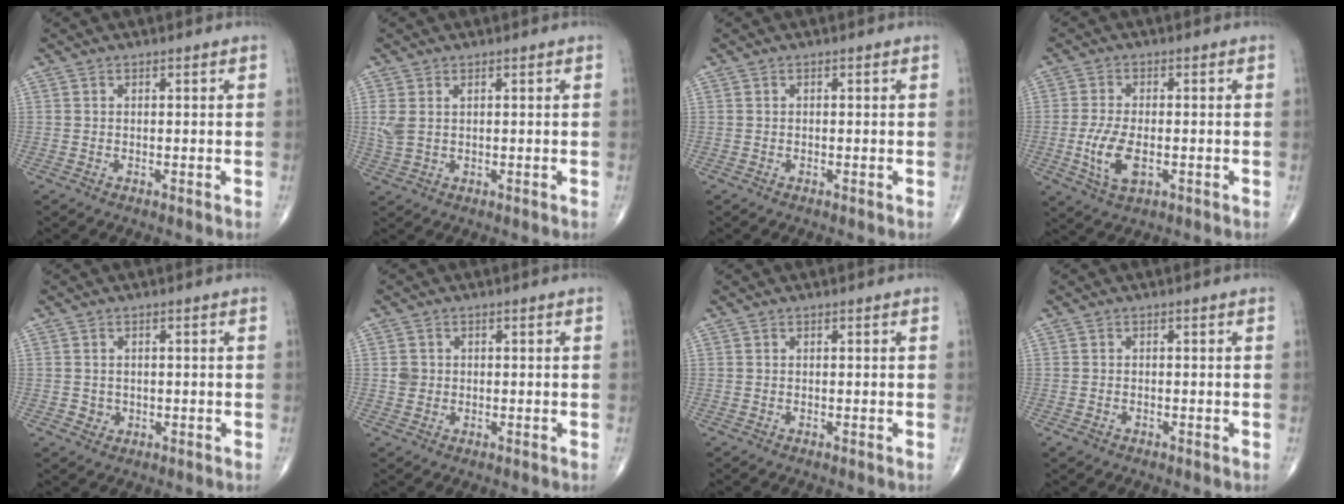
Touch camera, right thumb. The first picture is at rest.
{"total": 3.3, "force": [0.9, 1.8, 2.6], "torque": [-0.077, 0.009, 0.026]}
{"total": 0.0}
{"total": 7.4, "force": [-1.7, 3.7, 6.2], "torque": [-0.130, -0.005, -0.028]}
{"total": 1.7, "force": [0.0, 1.6, 0.5], "torque": [-0.004, 0.002, 0.005]}
{"total": 2.1, "force": [0.1, 2.0, 0.8], "torque": [-0.004, 0.003, 0.004]}
{"total": 0.0}
{"total": 1.2, "force": [-0.7, 0.8, 0.5], "torque": [-0.011, 0.002, -0.010]}